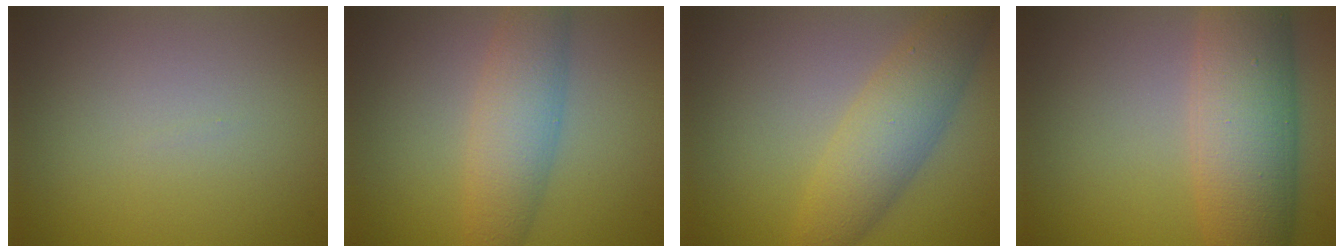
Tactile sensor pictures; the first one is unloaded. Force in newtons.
{"total": 4.6, "press": 4.6, "slide": 0.1}
{"total": 5.1, "press": 5.1, "slide": 0.1}
{"total": 8.4, "press": 8.4, "slide": 0.2}